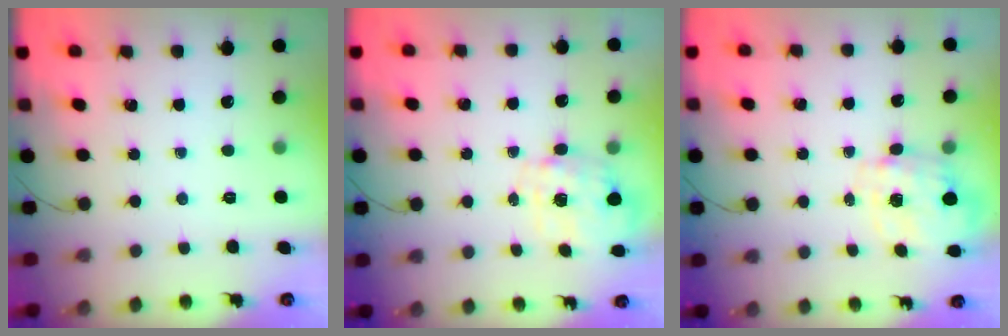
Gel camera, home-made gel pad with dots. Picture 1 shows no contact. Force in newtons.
{"total": 2.8, "press": 2.6, "slide": 0.9}
{"total": 2.7, "press": 2.6, "slide": 0.9}